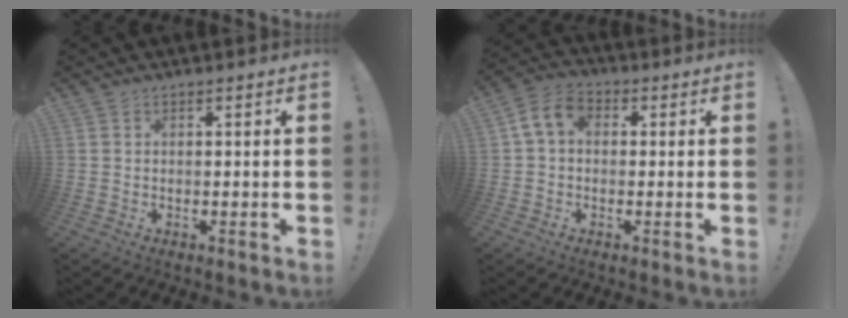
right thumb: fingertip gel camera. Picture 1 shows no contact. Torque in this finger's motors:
{"motor_torque": [0.02, 0.01, 0.31, 0.07, 0.00]}